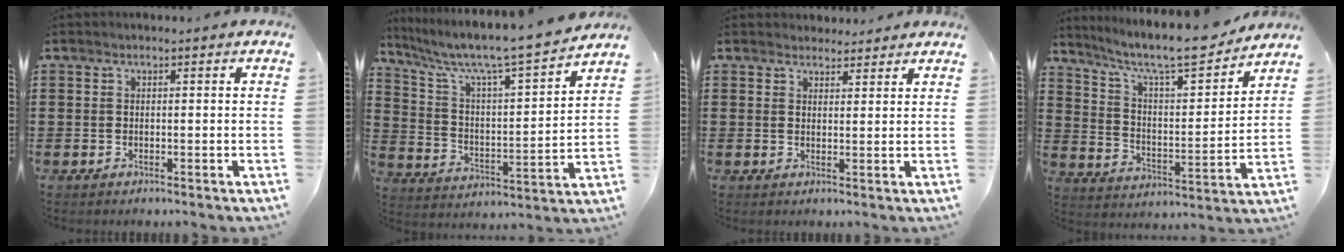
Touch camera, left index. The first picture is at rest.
{"total": 6.7, "force": [5.9, 0.2, 3.2], "torque": [-0.091, -0.052, 0.091]}
{"total": 2.5, "force": [2.3, 0.8, 0.0], "torque": [0.003, -0.004, 0.044]}
{"total": 10.0, "force": [8.5, 1.4, 5.1], "torque": [-0.114, -0.056, 0.138]}